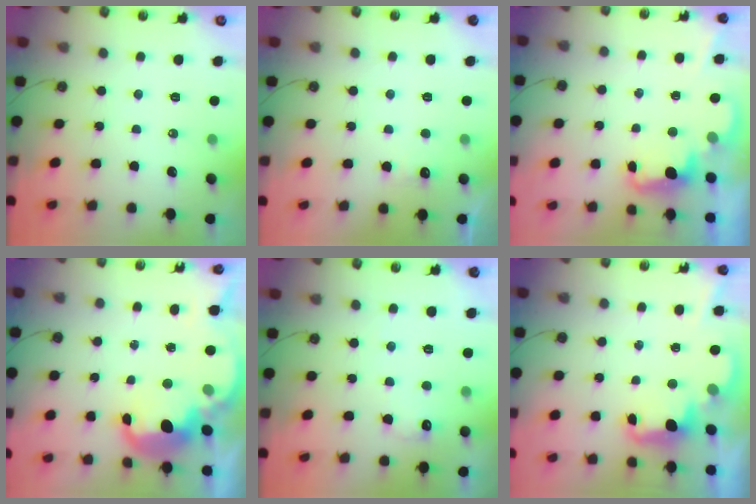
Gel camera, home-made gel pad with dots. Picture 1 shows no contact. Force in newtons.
{"total": 3.6, "press": 3.5, "slide": 0.9}
{"total": 2.3, "press": 2.2, "slide": 0.5}
{"total": 8.2, "press": 8.2, "slide": 0.5}
{"total": 7.1, "press": 7.1, "slide": 0.5}
{"total": 2.3, "press": 2.3, "slide": 0.5}